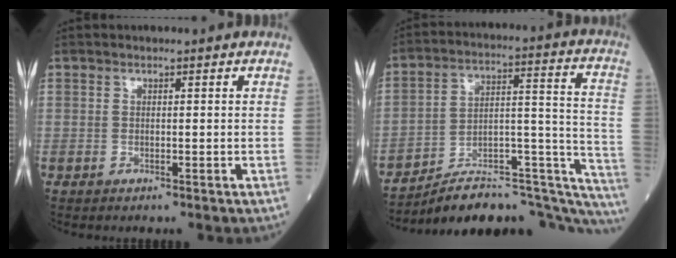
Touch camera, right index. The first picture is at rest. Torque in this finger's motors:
{"motor_torque": [0.32, -1.82, 0.17, 0.08]}